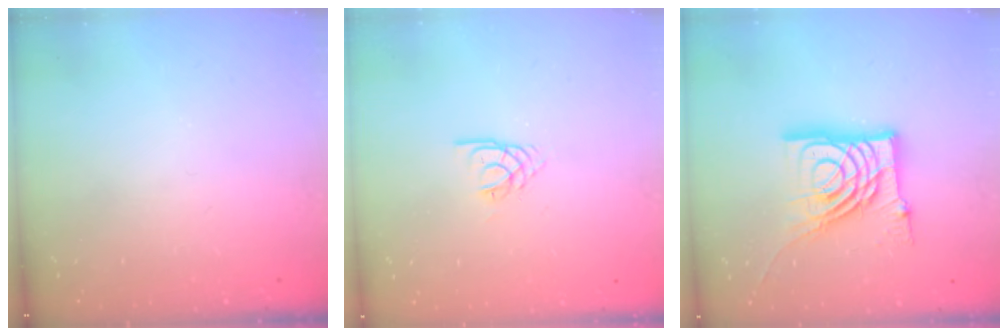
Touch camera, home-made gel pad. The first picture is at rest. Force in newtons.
{"total": 3.2, "press": 3.1, "slide": 0.4}
{"total": 18.6, "press": 18.6, "slide": 1.6}